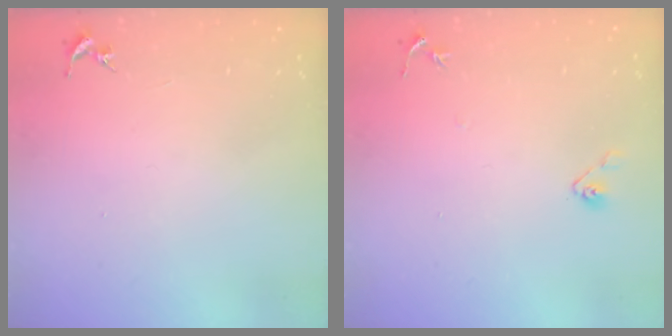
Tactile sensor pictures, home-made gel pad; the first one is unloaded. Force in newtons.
{"total": 4.5, "press": 4.4, "slide": 0.8}